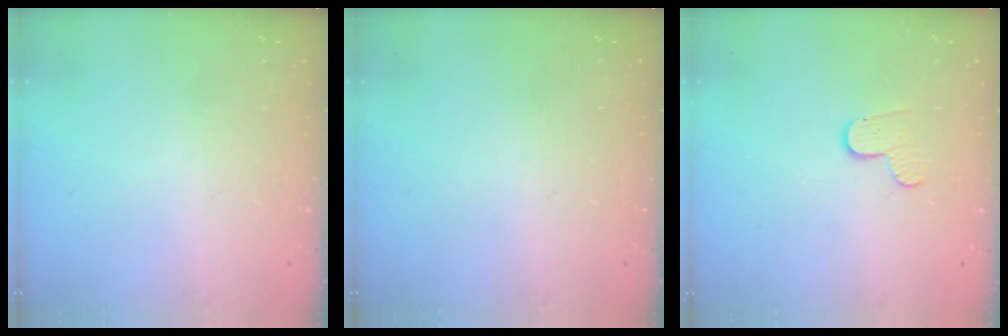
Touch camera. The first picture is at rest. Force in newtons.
{"total": 0.0}
{"total": 3.3, "press": 3.3, "slide": 0.3}